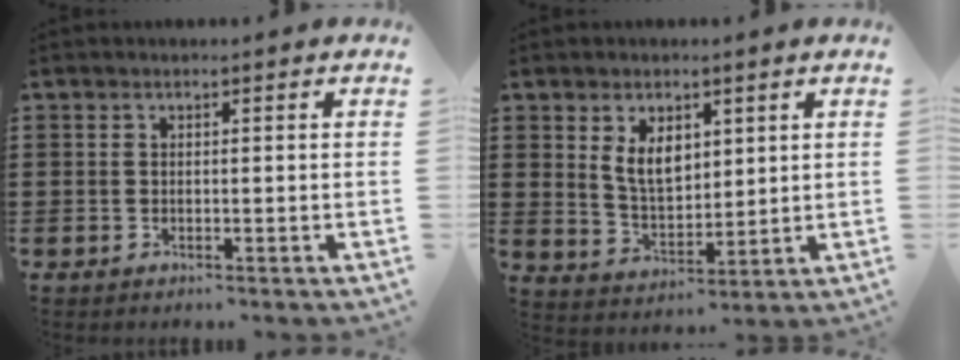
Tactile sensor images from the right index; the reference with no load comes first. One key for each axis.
{"total": 6.1, "fx": 2.4, "fy": 3.6, "fz": 4.2, "tx": -0.087, "ty": 0.006, "tz": 0.044}